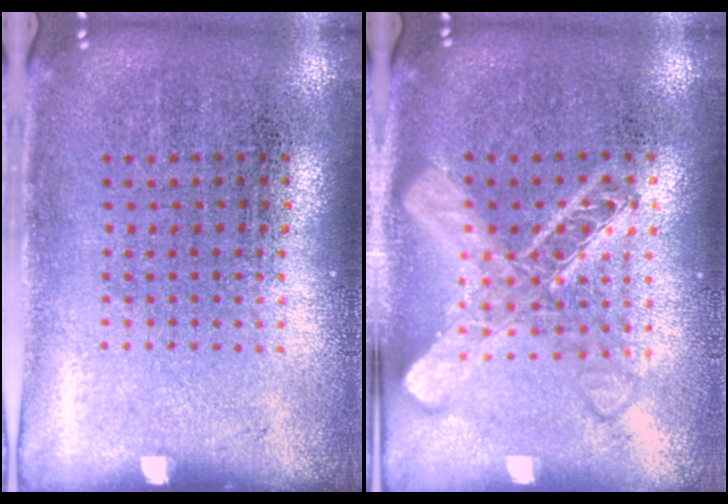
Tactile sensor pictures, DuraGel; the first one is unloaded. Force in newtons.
{"total": 2.0, "press": 2.0, "slide": 0.2}